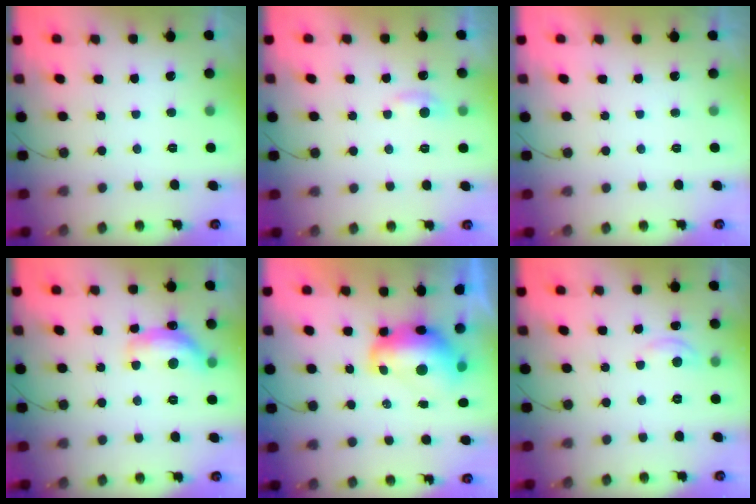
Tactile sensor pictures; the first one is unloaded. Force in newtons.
{"total": 4.8, "press": 4.8, "slide": 0.7}
{"total": 0.0}
{"total": 14.2, "press": 14.2, "slide": 1.0}
{"total": 10.5, "press": 10.5, "slide": 1.1}
{"total": 2.8, "press": 2.8, "slide": 0.3}